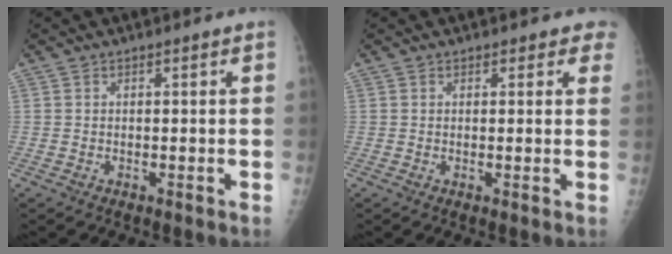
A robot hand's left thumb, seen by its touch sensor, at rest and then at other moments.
{"total": 2.9, "force": [2.3, 1.7, 0.4], "torque": [0.029, -0.009, 0.007]}